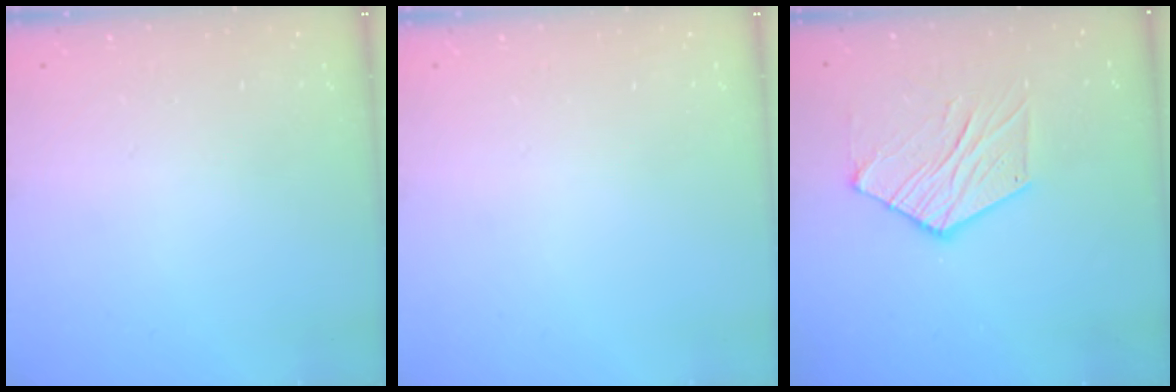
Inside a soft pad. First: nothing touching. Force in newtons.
{"total": 0.0}
{"total": 10.0, "press": 10.0, "slide": 0.7}